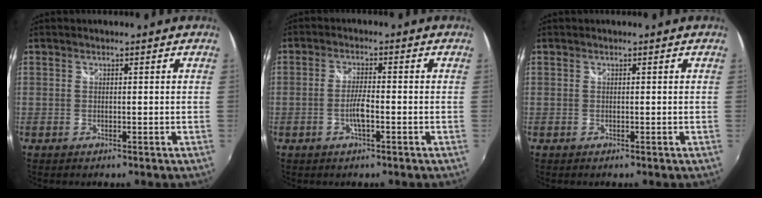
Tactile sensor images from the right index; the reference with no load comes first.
{"total": 3.7, "force": [-1.3, 0.6, 3.4], "torque": [-0.070, 0.001, -0.026]}
{"total": 0.0}